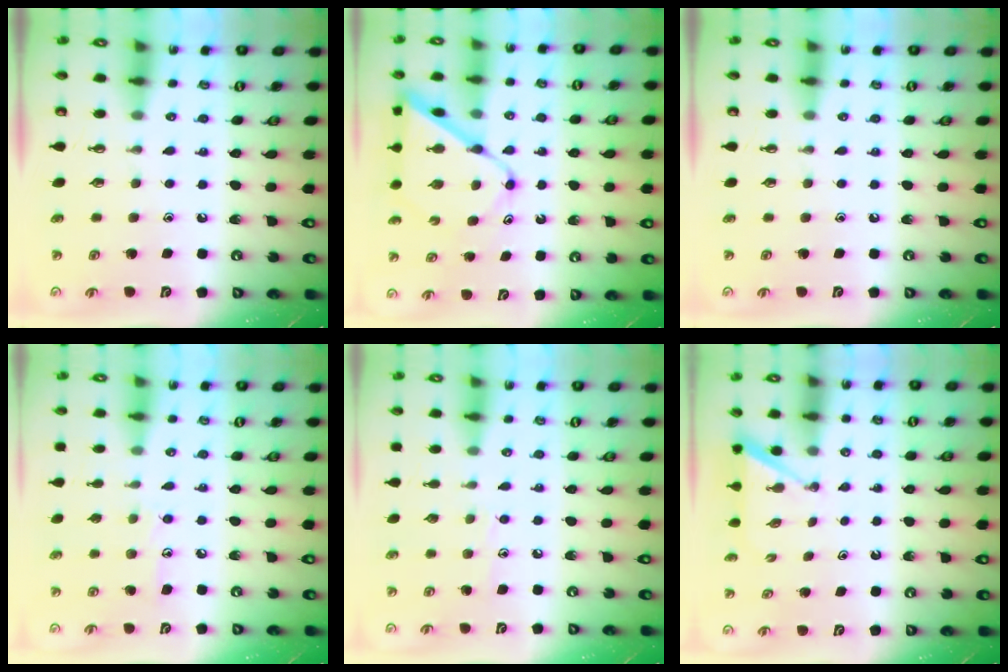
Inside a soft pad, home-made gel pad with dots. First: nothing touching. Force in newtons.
{"total": 11.0, "press": 10.9, "slide": 0.9}
{"total": 0.0}
{"total": 8.1, "press": 8.0, "slide": 0.5}
{"total": 5.1, "press": 5.1, "slide": 0.5}
{"total": 2.3, "press": 2.3, "slide": 0.3}